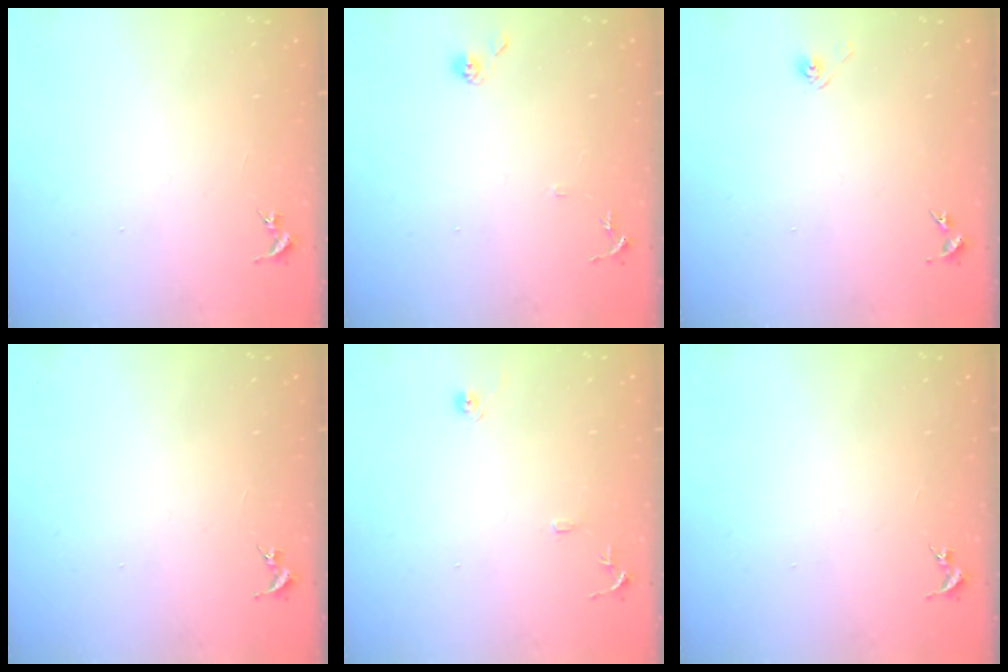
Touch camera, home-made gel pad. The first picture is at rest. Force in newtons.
{"total": 6.4, "press": 6.4, "slide": 0.4}
{"total": 2.9, "press": 2.6, "slide": 1.4}
{"total": 0.0}
{"total": 9.1, "press": 9.1, "slide": 0.8}
{"total": 0.0}